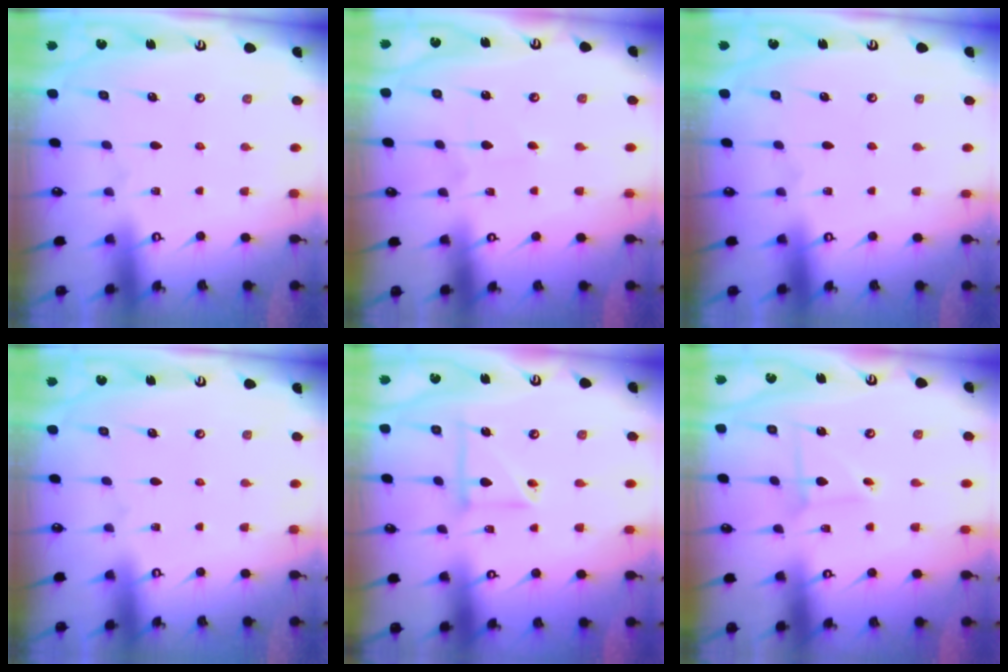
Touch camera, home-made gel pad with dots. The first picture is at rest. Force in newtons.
{"total": 1.8, "press": 1.8, "slide": 0.2}
{"total": 0.0}
{"total": 0.0}
{"total": 7.7, "press": 7.7, "slide": 0.6}
{"total": 2.2, "press": 2.2, "slide": 0.0}